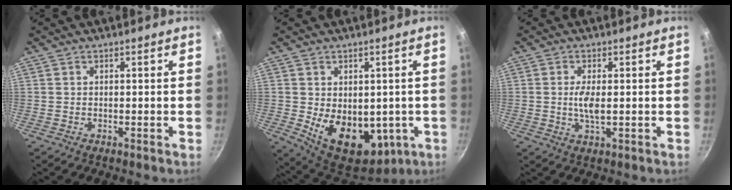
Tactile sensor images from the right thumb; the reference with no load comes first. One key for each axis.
{"total": 16.1, "fx": -2.3, "fy": 10.6, "fz": 11.8, "tx": -0.145, "ty": -0.025, "tz": -0.005}
{"total": 4.0, "fx": 0.1, "fy": 1.4, "fz": 3.7, "tx": -0.079, "ty": -0.003, "tz": 0.001}